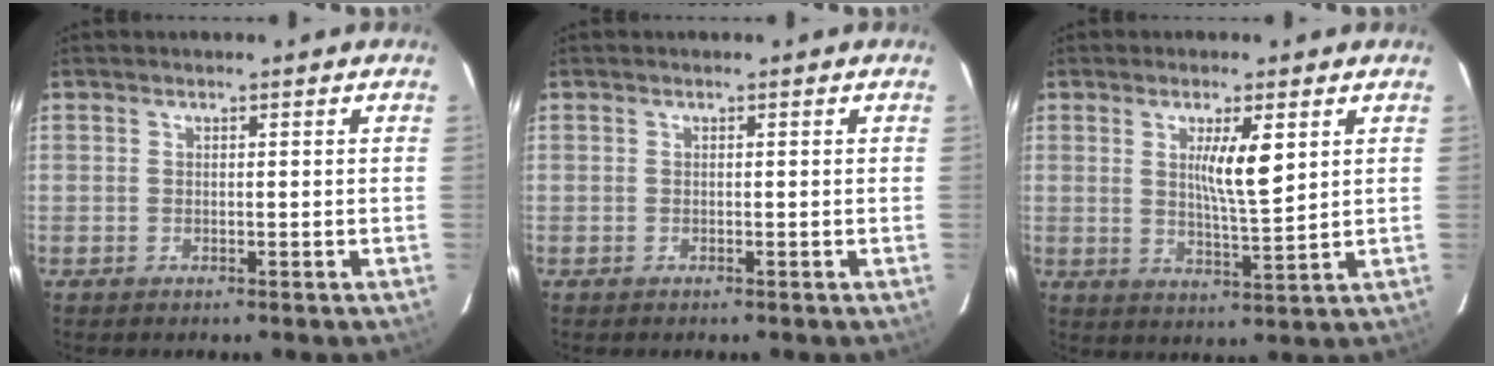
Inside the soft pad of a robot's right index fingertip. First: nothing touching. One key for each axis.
{"total": 0.0}
{"total": 6.8, "fx": 2.2, "fy": 0.9, "fz": 6.4, "tx": -0.110, "ty": -0.006, "tz": 0.039}